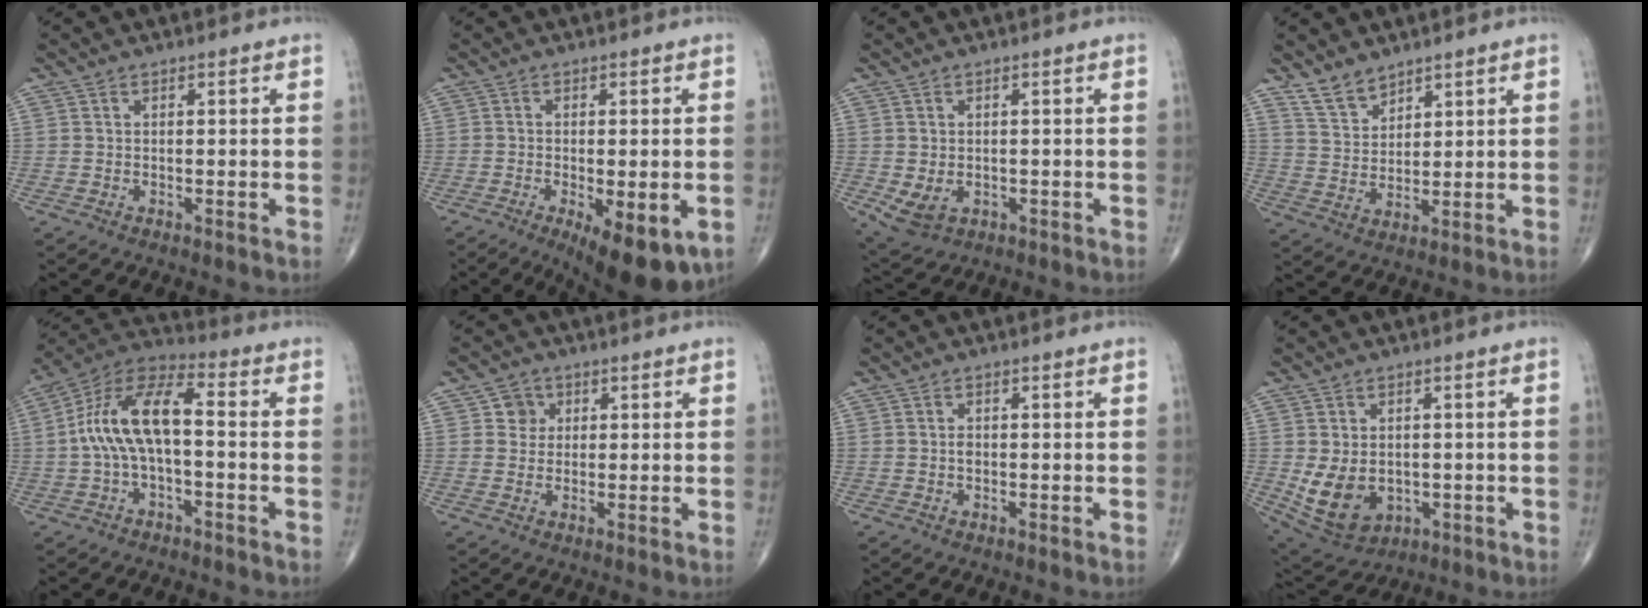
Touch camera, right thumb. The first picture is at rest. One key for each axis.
{"total": 12.2, "fx": -5.0, "fy": 4.5, "fz": 10.2, "tx": -0.131, "ty": -0.012, "tz": -0.065}
{"total": 4.4, "fx": -0.6, "fy": 3.2, "fz": 3.0, "tx": -0.049, "ty": -0.006, "tz": 0.004}
{"total": 5.6, "fx": 4.6, "fy": 2.6, "fz": 1.7, "tx": -0.020, "ty": -0.030, "tz": 0.098}
{"total": 13.2, "fx": -0.6, "fy": 5.9, "fz": 11.8, "tx": -0.229, "ty": 0.050, "tz": -0.021}
{"total": 3.3, "fx": 1.0, "fy": 3.1, "fz": 0.6, "tx": 0.012, "ty": 0.000, "tz": 0.010}
{"total": 1.1, "fx": -0.1, "fy": 0.8, "fz": 0.7, "tx": -0.010, "ty": 0.002, "tz": -0.001}
{"total": 9.8, "fx": -1.2, "fy": 7.1, "fz": 6.5, "tx": -0.099, "ty": -0.005, "tz": 0.004}